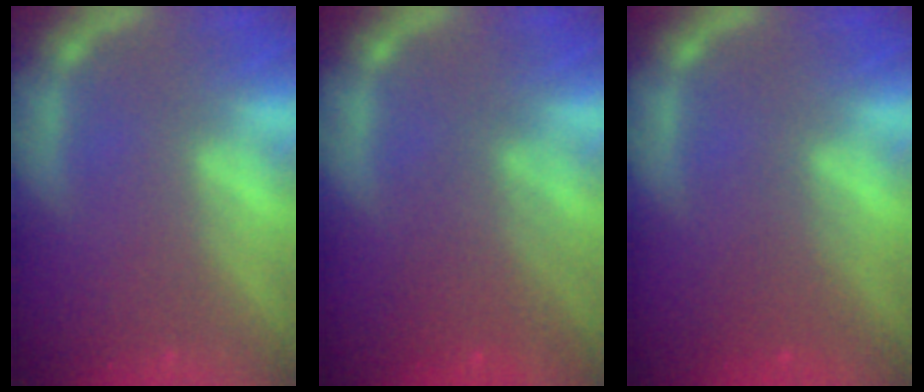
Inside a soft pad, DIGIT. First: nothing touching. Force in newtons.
{"total": 4.1}
{"total": 2.0}